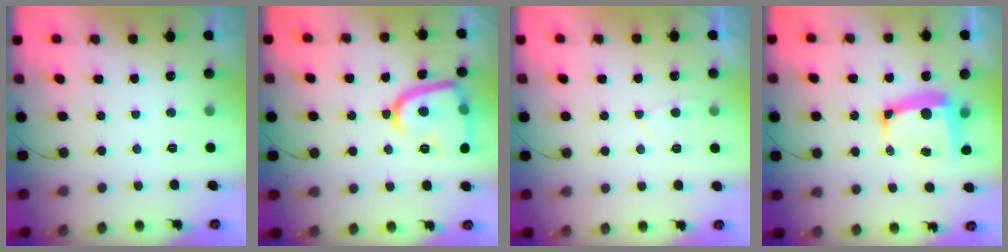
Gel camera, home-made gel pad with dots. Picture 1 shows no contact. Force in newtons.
{"total": 14.2, "press": 14.2, "slide": 0.7}
{"total": 2.8, "press": 2.7, "slide": 0.3}
{"total": 10.6, "press": 10.6, "slide": 1.2}